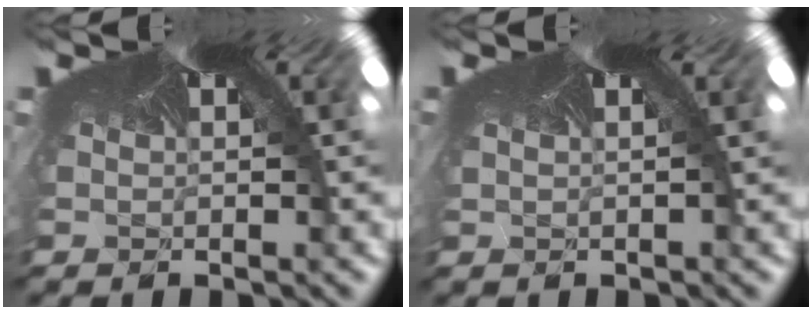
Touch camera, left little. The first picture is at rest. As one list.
[{"total": 0.0}]